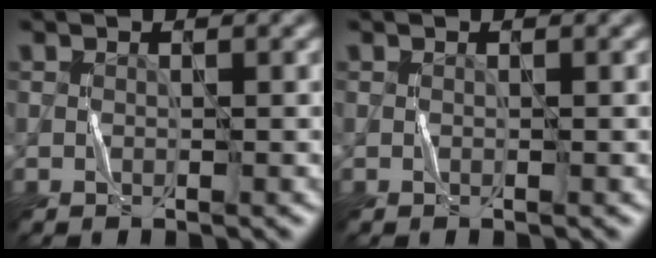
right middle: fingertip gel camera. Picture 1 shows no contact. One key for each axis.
{"total": 0.0}